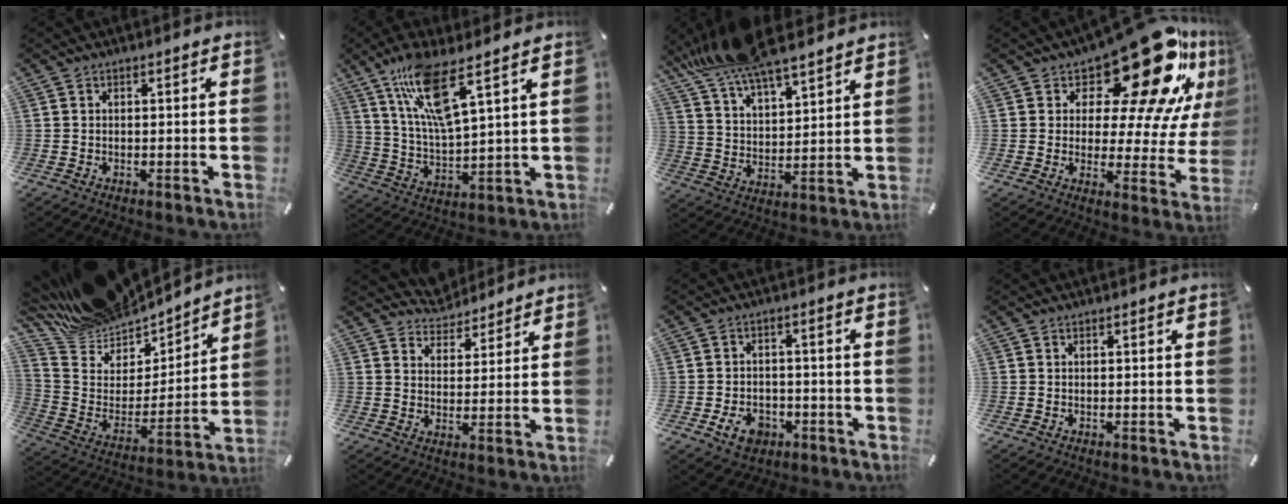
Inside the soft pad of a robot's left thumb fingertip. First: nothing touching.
{"total": 13.8, "force": [9.0, 3.0, 10.1], "torque": [-0.215, -0.031, 0.155]}
{"total": 14.6, "force": [12.7, 4.1, 6.0], "torque": [-0.142, -0.068, 0.233]}
{"total": 24.9, "force": [15.7, 10.1, 16.5], "torque": [-0.214, -0.120, 0.255]}
{"total": 15.7, "force": [14.2, 6.3, 2.0], "torque": [-0.063, -0.125, 0.254]}
{"total": 6.2, "force": [5.4, 2.9, -0.4], "torque": [-0.005, -0.047, 0.099]}
{"total": 6.4, "force": [-2.7, 4.9, 3.3], "torque": [-0.061, 0.009, -0.049]}
{"total": 0.0}